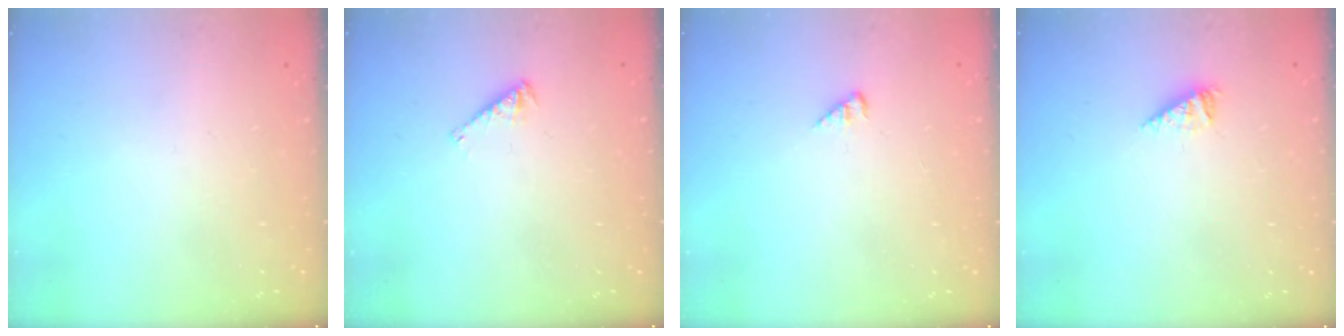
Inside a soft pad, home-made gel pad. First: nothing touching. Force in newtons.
{"total": 2.5, "press": 2.5, "slide": 0.4}
{"total": 2.2, "press": 2.2, "slide": 0.2}
{"total": 3.2, "press": 3.2, "slide": 0.2}